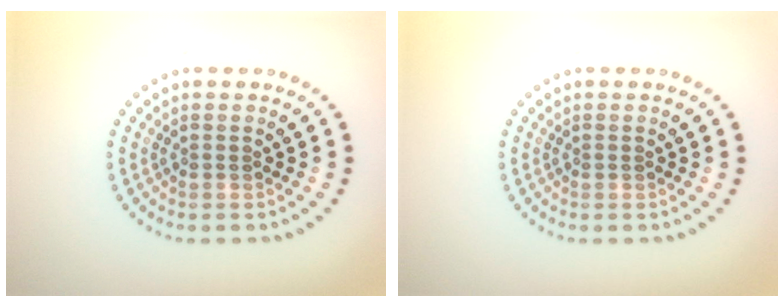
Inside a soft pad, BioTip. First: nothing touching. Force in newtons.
{"total": 0.0}